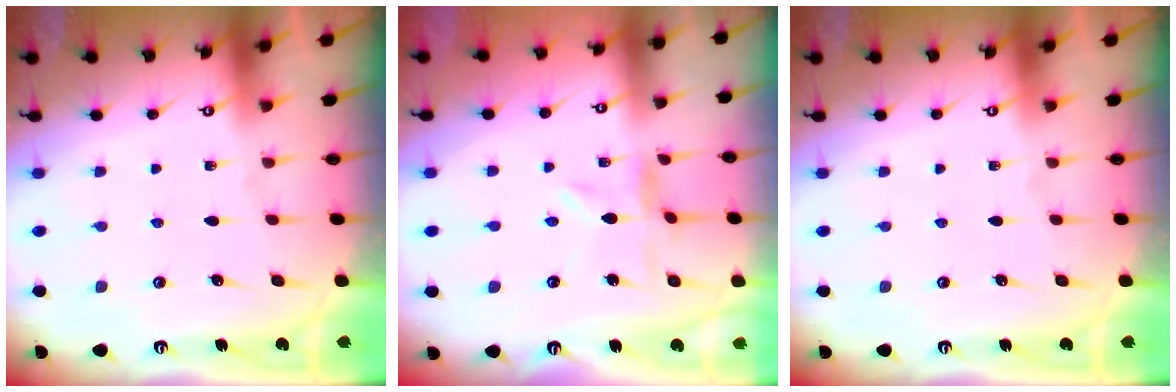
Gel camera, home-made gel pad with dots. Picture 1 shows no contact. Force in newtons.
{"total": 0.9, "press": 0.8, "slide": 0.3}
{"total": 0.0}